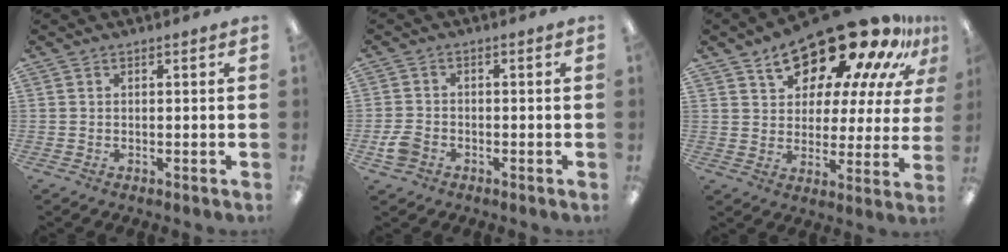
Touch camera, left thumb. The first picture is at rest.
{"total": 3.9, "force": [-1.9, 2.9, 1.9], "torque": [-0.041, 0.006, -0.037]}
{"total": 22.1, "force": [16.6, 8.5, 11.9], "torque": [-0.178, -0.124, 0.275]}